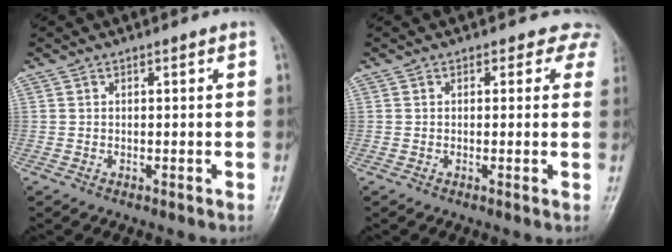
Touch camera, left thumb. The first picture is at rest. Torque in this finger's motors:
{"motor_torque": [-0.01, 0.04, -0.06, -0.18, 0.02]}